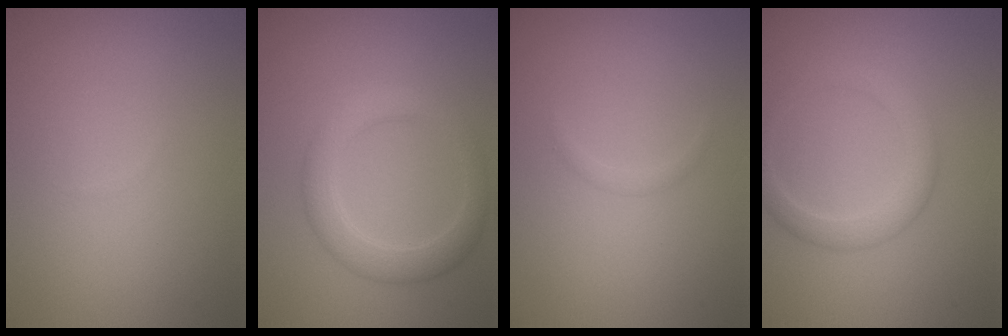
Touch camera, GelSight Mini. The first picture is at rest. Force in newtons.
{"total": 3.5, "press": 3.5, "slide": 0.2}
{"total": 0.5, "press": 0.5, "slide": 0.0}
{"total": 2.5, "press": 2.5, "slide": 0.2}